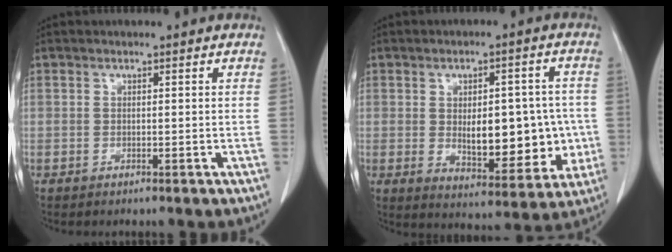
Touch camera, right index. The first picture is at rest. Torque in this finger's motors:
{"motor_torque": [0.66, 0.19, 0.25, 0.08]}